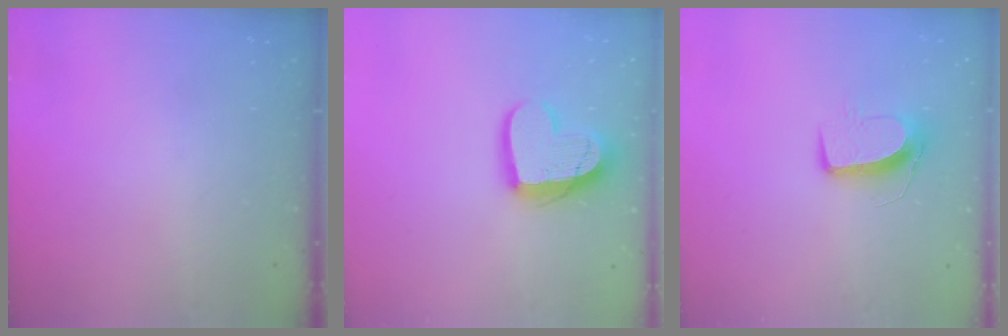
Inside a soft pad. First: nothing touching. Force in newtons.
{"total": 15.9, "press": 15.9, "slide": 1.3}
{"total": 10.4, "press": 10.4, "slide": 0.4}